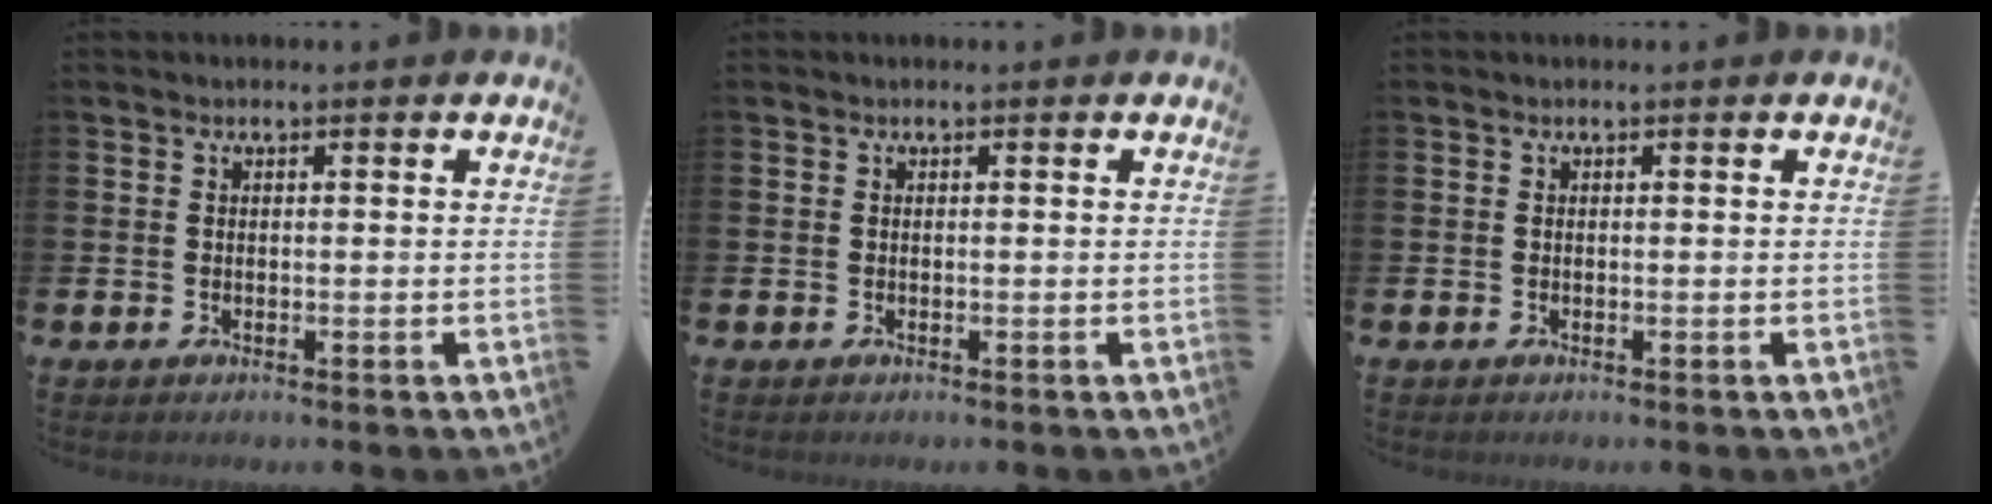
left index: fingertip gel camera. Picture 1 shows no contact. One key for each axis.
{"total": 0.0}
{"total": 0.0}